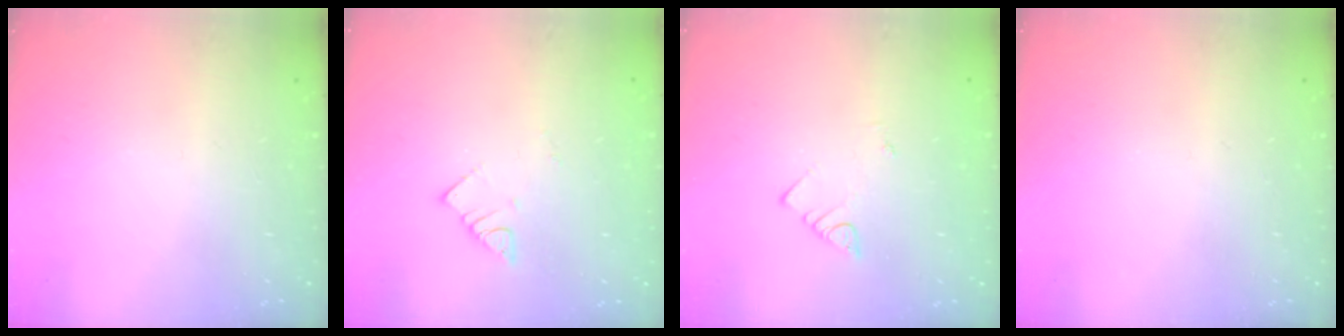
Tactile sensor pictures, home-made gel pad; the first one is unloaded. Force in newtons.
{"total": 2.4, "press": 2.4, "slide": 0.4}
{"total": 2.2, "press": 2.2, "slide": 0.3}
{"total": 0.0}